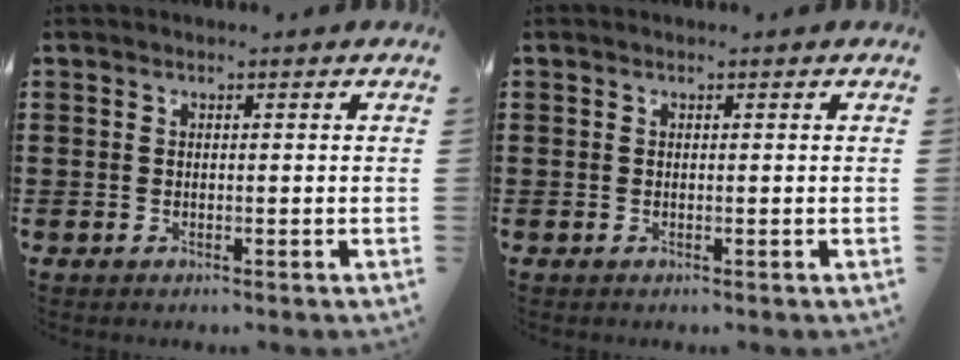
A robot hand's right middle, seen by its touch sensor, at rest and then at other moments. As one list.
[{"total": 0.0}]